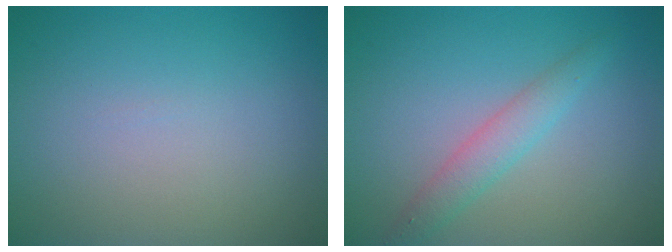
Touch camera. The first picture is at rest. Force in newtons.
{"total": 2.3, "press": 2.3, "slide": 0.1}